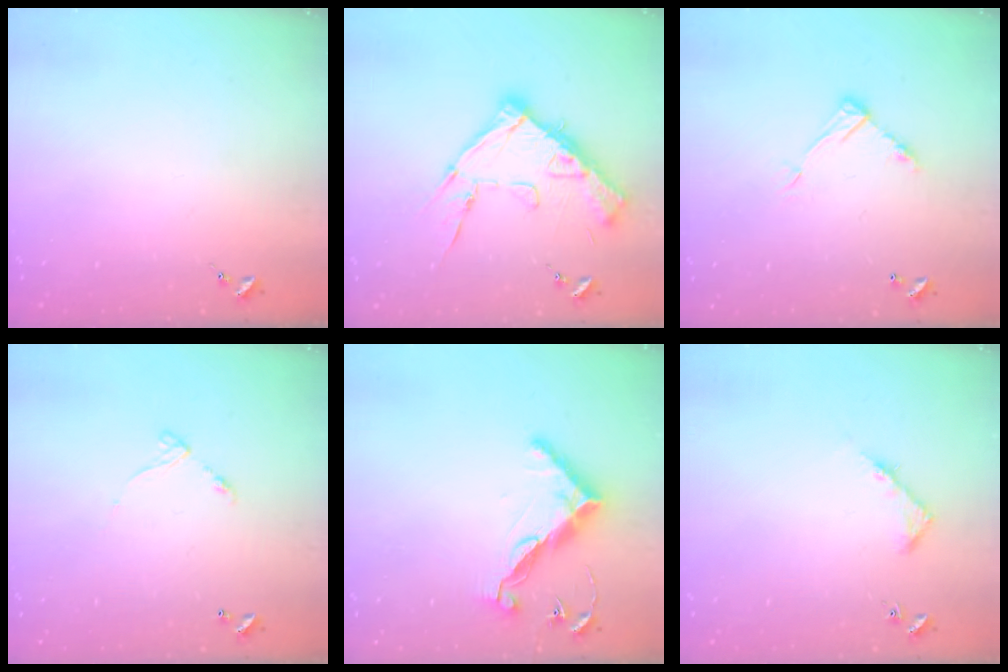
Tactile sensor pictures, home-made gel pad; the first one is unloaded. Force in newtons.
{"total": 15.4, "press": 15.4, "slide": 0.4}
{"total": 9.2, "press": 9.2, "slide": 0.1}
{"total": 6.2, "press": 6.2, "slide": 0.4}
{"total": 11.6, "press": 11.6, "slide": 0.4}
{"total": 4.3, "press": 4.3, "slide": 0.4}